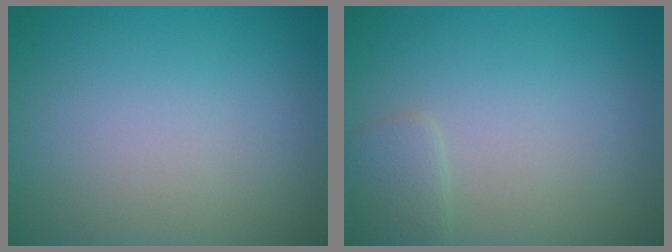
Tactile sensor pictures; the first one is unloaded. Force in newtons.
{"total": 1.4, "press": 1.4, "slide": 0.0}